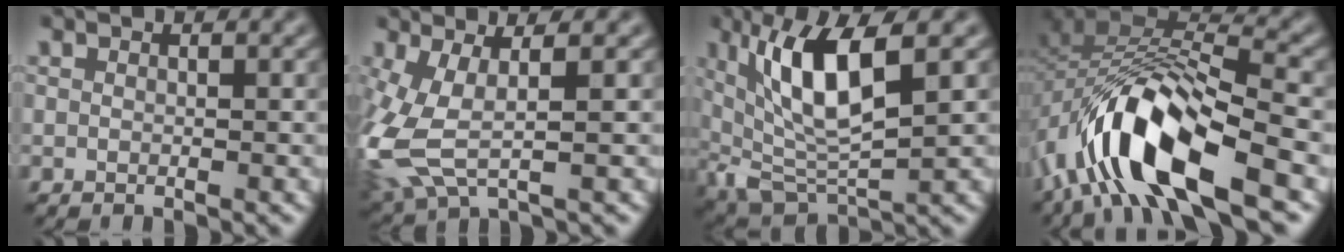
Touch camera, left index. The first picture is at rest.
{"total": 6.7, "force": [-0.7, 2.7, 6.1], "torque": [-0.169, -0.012, -0.013]}
{"total": 8.5, "force": [2.4, 2.8, 7.7], "torque": [-0.152, -0.009, 0.047]}
{"total": 11.5, "force": [-5.5, 4.3, 9.1], "torque": [-0.177, 0.008, -0.109]}